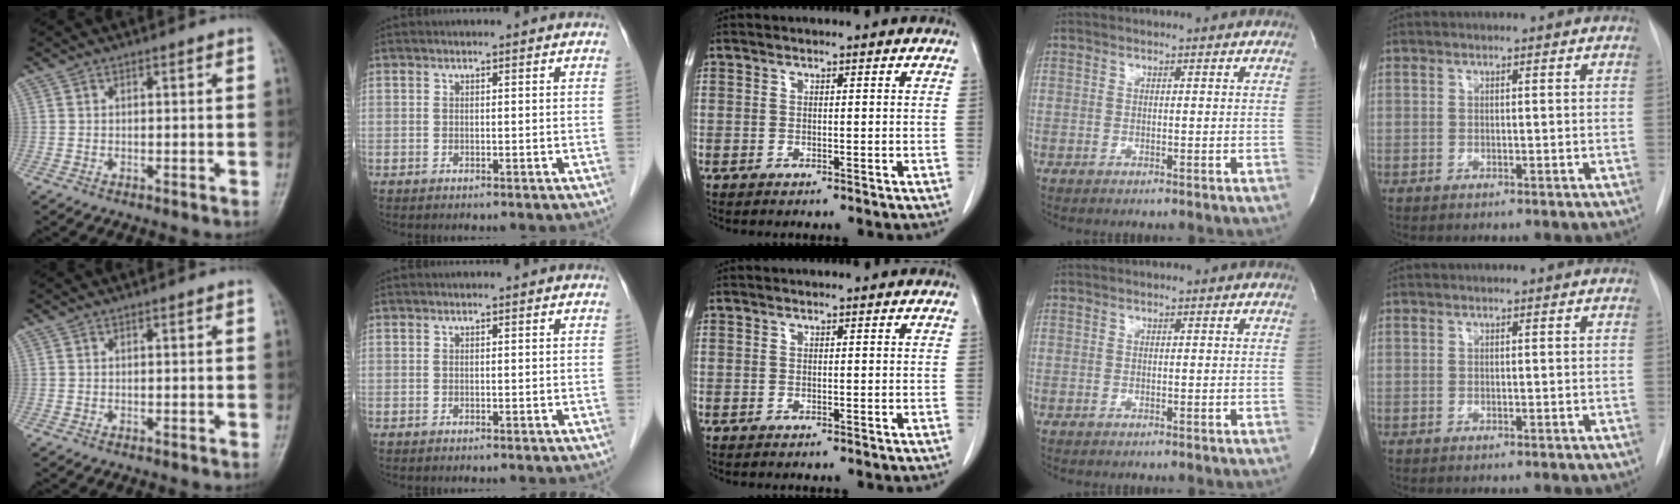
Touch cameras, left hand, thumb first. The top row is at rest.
{}